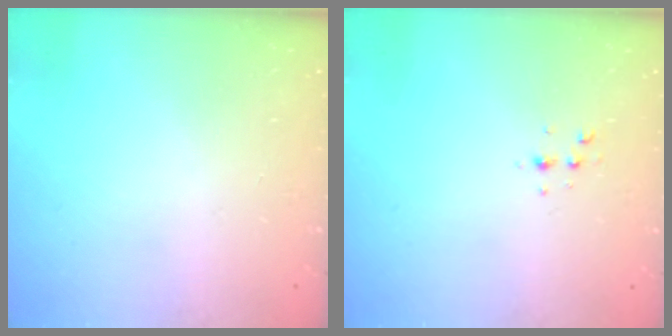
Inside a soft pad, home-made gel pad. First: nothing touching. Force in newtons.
{"total": 3.7, "press": 3.2, "slide": 1.7}